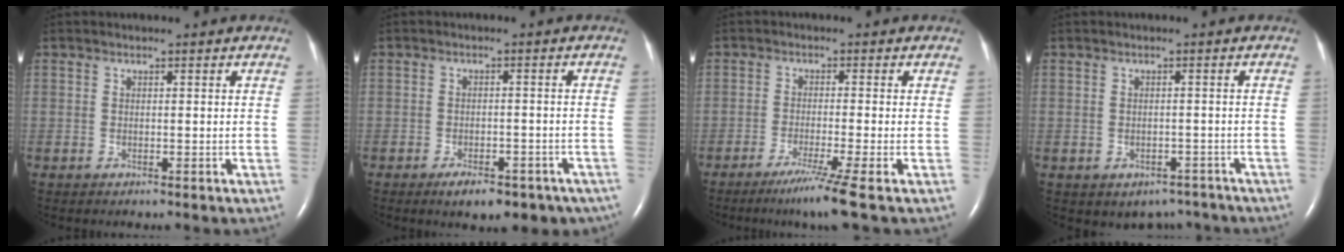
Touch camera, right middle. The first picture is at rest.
{"total": 9.6, "force": [-7.1, 4.2, 4.9], "torque": [-0.041, 0.009, -0.090]}
{"total": 6.0, "force": [-4.0, -1.8, 4.1], "torque": [-0.074, -0.022, -0.073]}
{"total": 5.1, "force": [-3.8, 3.3, 0.8], "torque": [-0.002, 0.017, -0.044]}